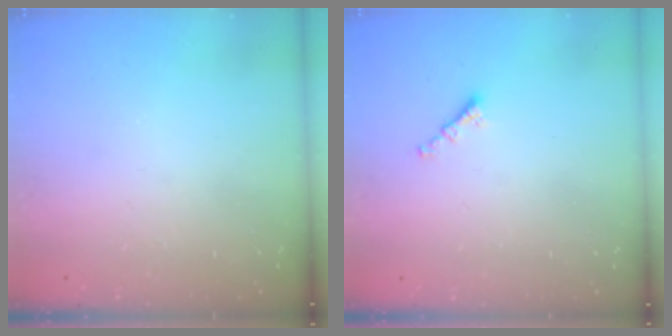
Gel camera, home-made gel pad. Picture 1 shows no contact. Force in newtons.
{"total": 1.3, "press": 1.2, "slide": 0.5}